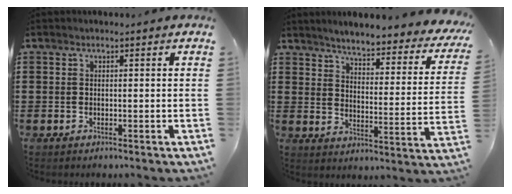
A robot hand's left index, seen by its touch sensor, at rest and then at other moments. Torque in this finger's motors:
{"motor_torque": [2.14, 0.00, 0.30, 0.01]}